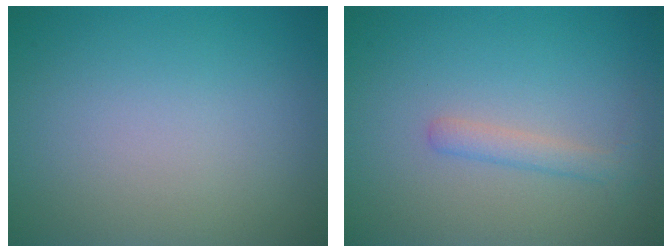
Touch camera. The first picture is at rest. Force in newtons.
{"total": 1.6, "press": 1.6, "slide": 0.0}